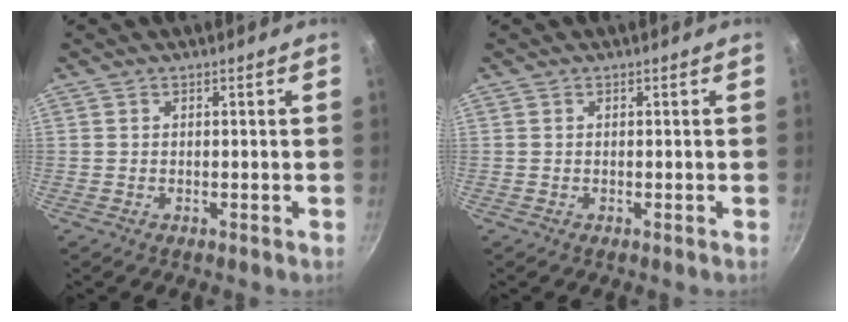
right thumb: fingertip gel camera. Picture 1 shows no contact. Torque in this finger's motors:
{"motor_torque": [-0.01, 0.00, -0.07, 0.48, 0.00]}